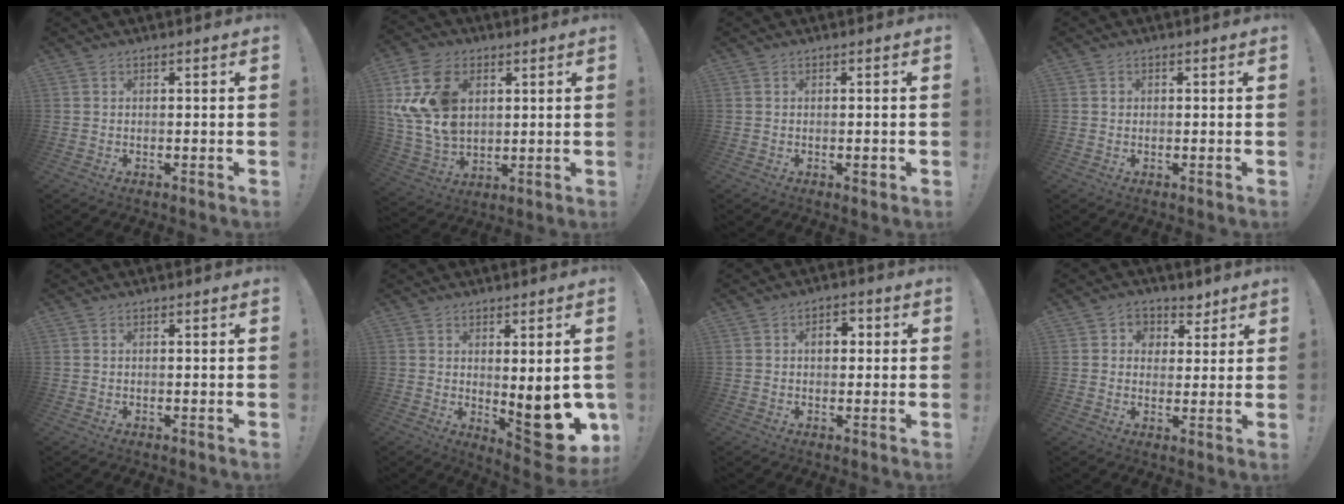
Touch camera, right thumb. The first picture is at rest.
{"total": 19.1, "force": [5.5, 13.6, 12.3], "torque": [-0.247, -0.024, 0.105]}
{"total": 1.4, "force": [-0.6, 0.5, 1.1], "torque": [-0.015, 0.002, -0.009]}
{"total": 0.6, "force": [-0.1, 0.6, 0.1], "torque": [-0.003, 0.004, -0.001]}
{"total": 0.0}
{"total": 14.2, "force": [-2.3, 4.0, 13.4], "torque": [-0.147, -0.011, -0.024]}
{"total": 4.5, "force": [0.6, 2.9, 3.3], "torque": [-0.041, 0.003, 0.003]}
{"total": 6.4, "force": [2.5, 5.7, 1.0], "torque": [-0.010, -0.016, 0.051]}